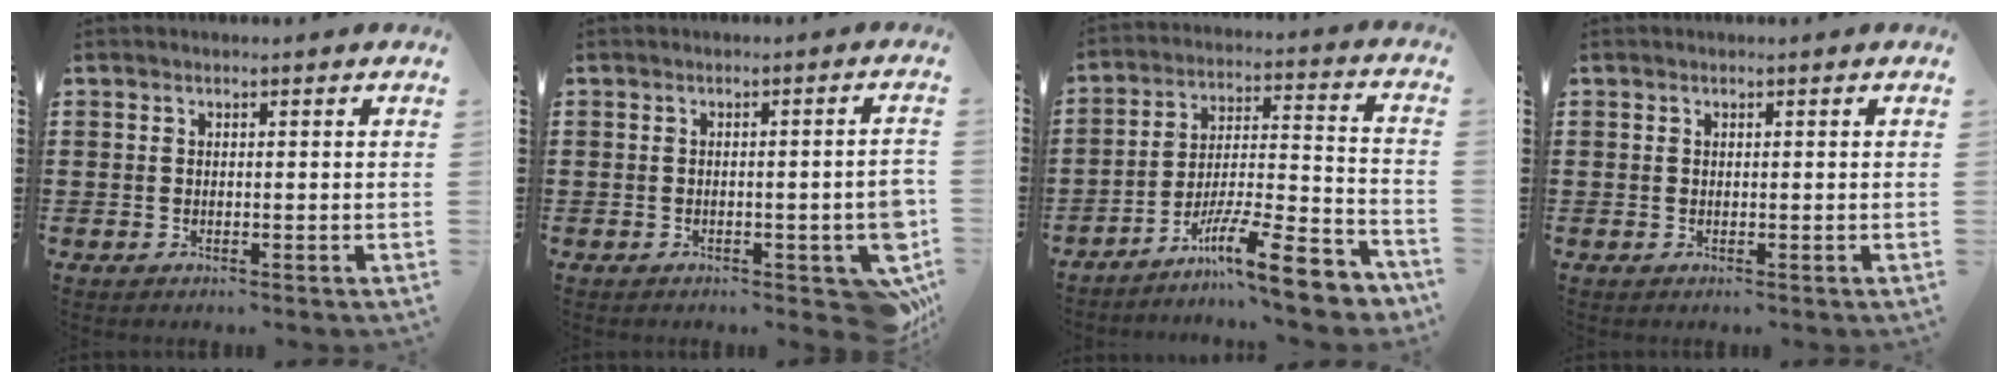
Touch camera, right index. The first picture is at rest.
{"total": 4.2, "force": [-1.9, 1.1, 3.6], "torque": [-0.033, -0.015, -0.034]}
{"total": 12.0, "force": [-9.3, 1.1, 7.5], "torque": [-0.109, 0.021, -0.171]}
{"total": 0.0}